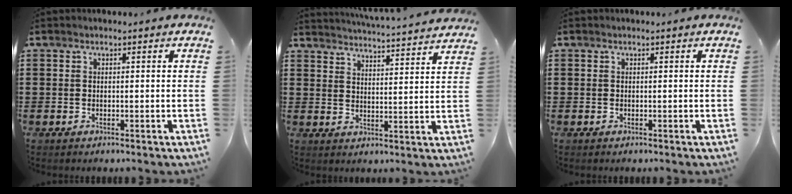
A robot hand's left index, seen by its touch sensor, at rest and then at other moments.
{"total": 4.3, "force": [4.2, -0.7, 0.4], "torque": [-0.019, -0.037, 0.068]}
{"total": 0.0}